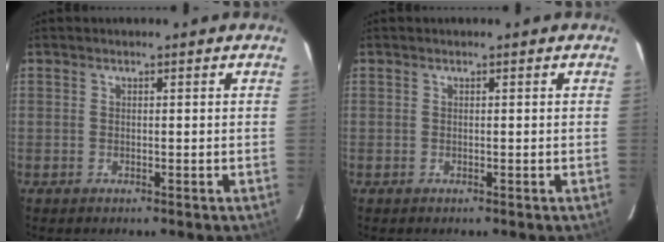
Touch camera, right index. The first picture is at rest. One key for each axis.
{"total": 0.0}